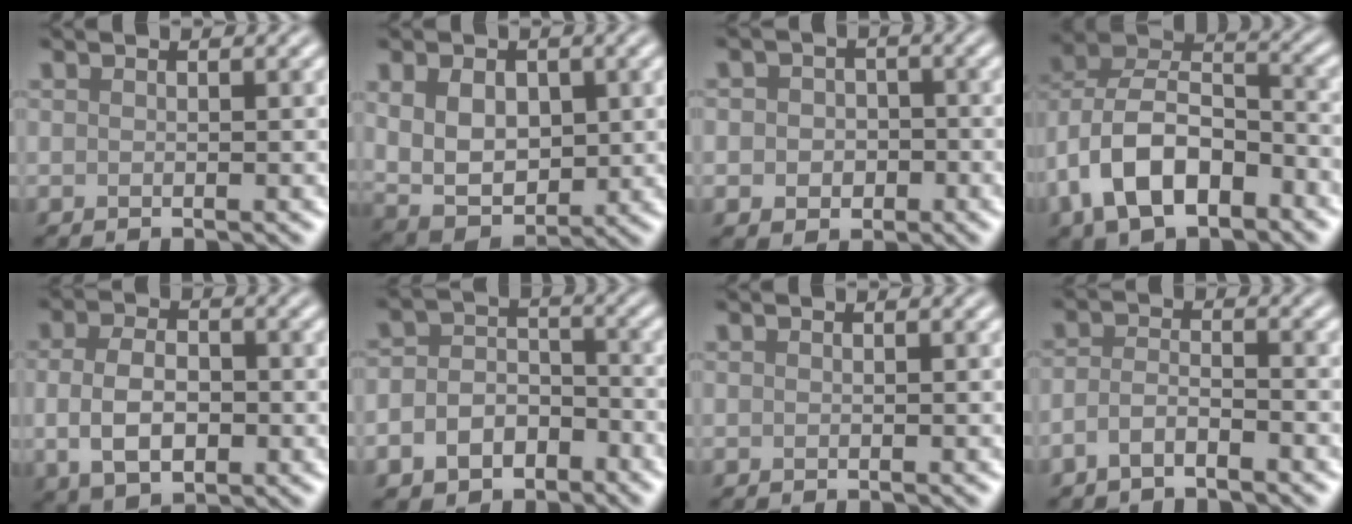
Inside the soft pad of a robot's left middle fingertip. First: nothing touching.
{"total": 6.2, "force": [0.9, 4.3, 4.4], "torque": [-0.088, -0.008, 0.022]}
{"total": 3.5, "force": [-0.4, 3.1, 1.6], "torque": [-0.003, 0.001, -0.025]}
{"total": 10.2, "force": [-4.0, 6.2, 7.1], "torque": [-0.135, 0.009, -0.081]}
{"total": 5.2, "force": [-0.5, 3.1, 4.1], "torque": [-0.079, -0.006, -0.012]}
{"total": 4.8, "force": [-2.5, 3.3, 2.4], "torque": [-0.041, 0.000, -0.044]}
{"total": 0.0}
{"total": 2.2, "force": [-1.5, 0.7, 1.5], "torque": [-0.031, 0.004, -0.035]}